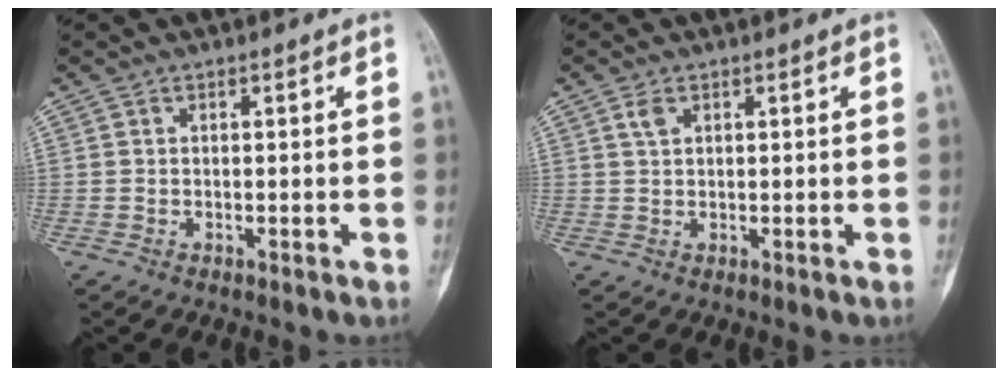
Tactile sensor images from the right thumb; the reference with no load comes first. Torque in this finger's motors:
{"motor_torque": [-0.09, 0.71, 0.09, -0.17, 0.06]}